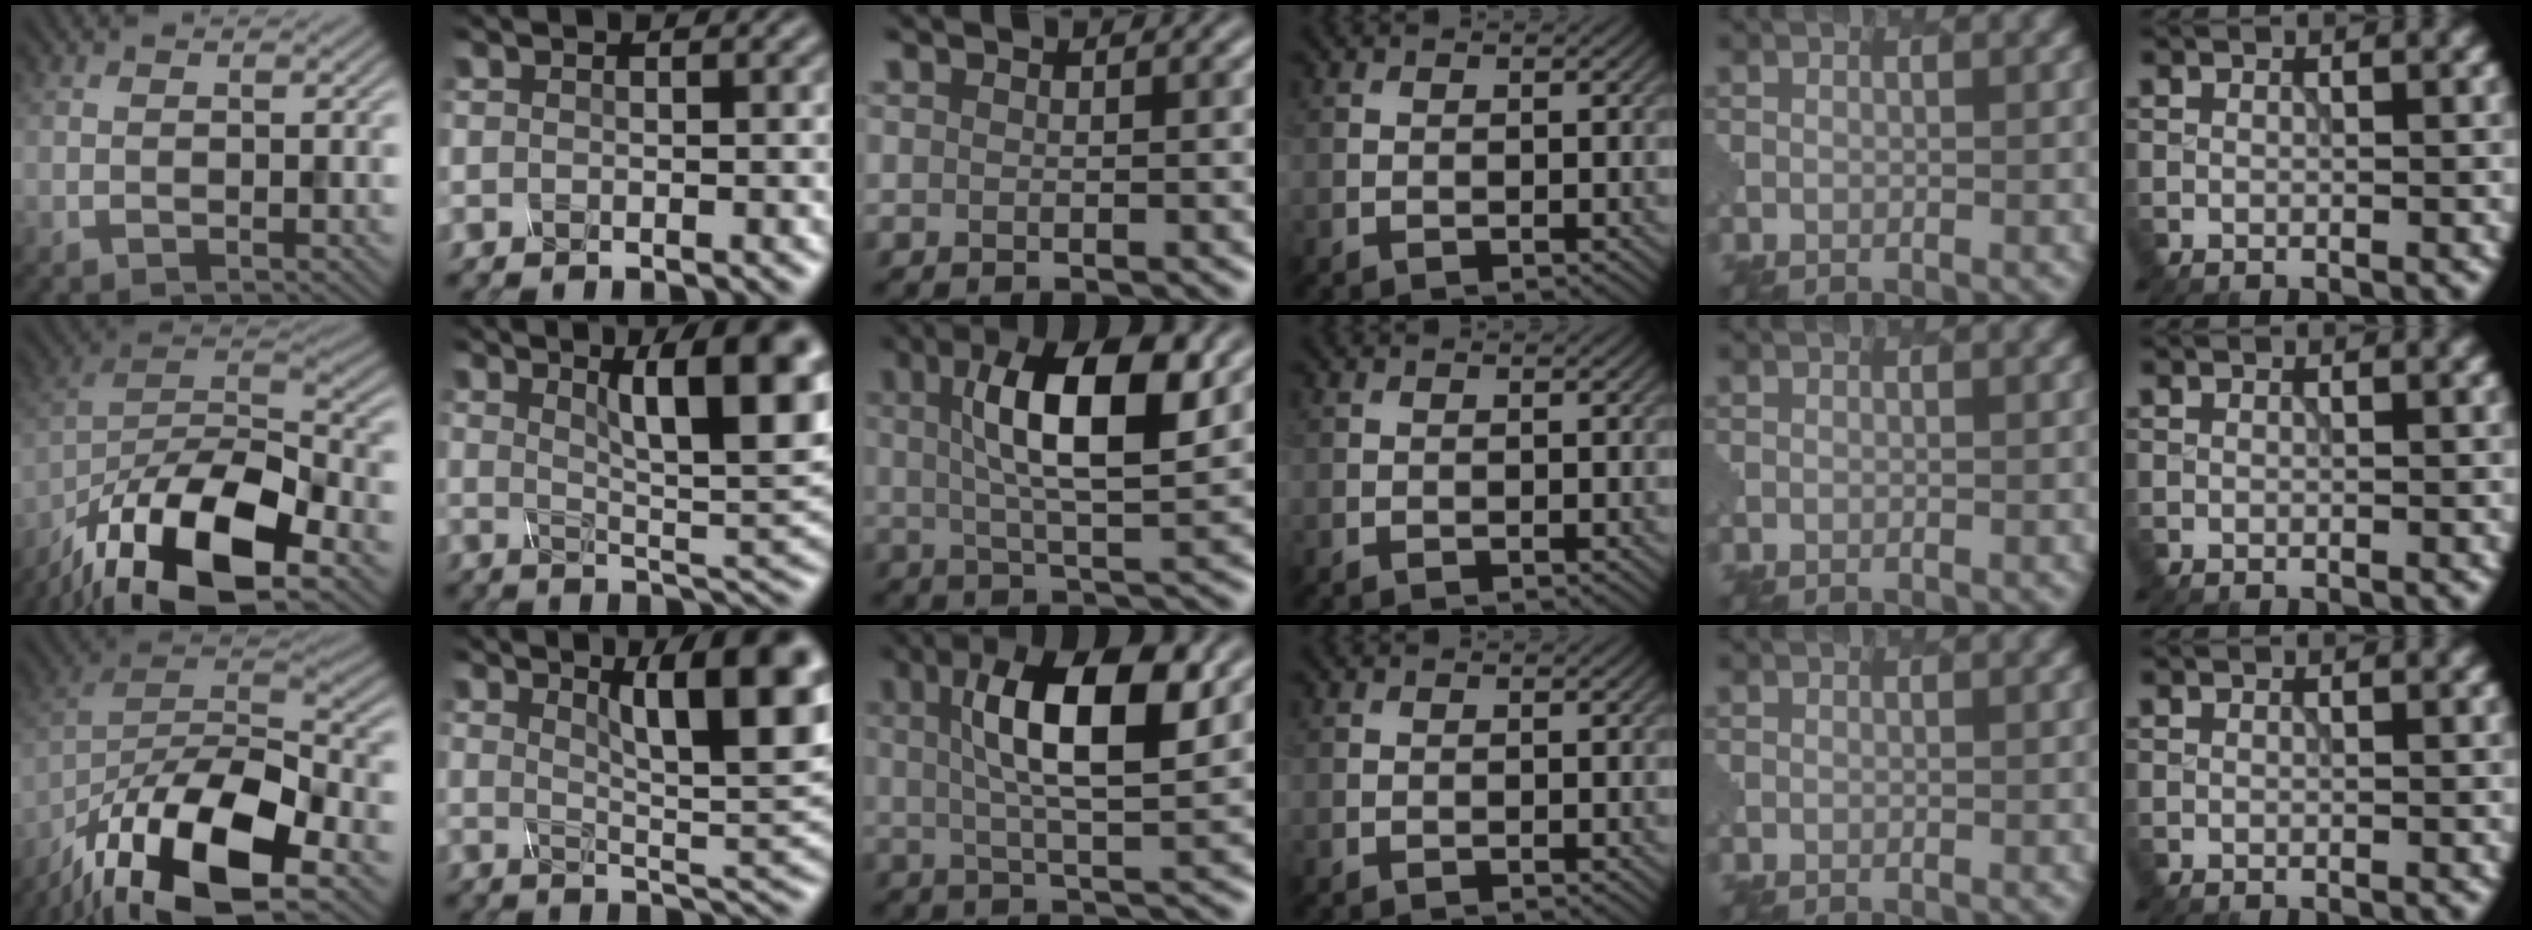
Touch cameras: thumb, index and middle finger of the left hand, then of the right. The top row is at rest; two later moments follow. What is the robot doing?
{"motion": "twist", "object": "rubiks cube"}